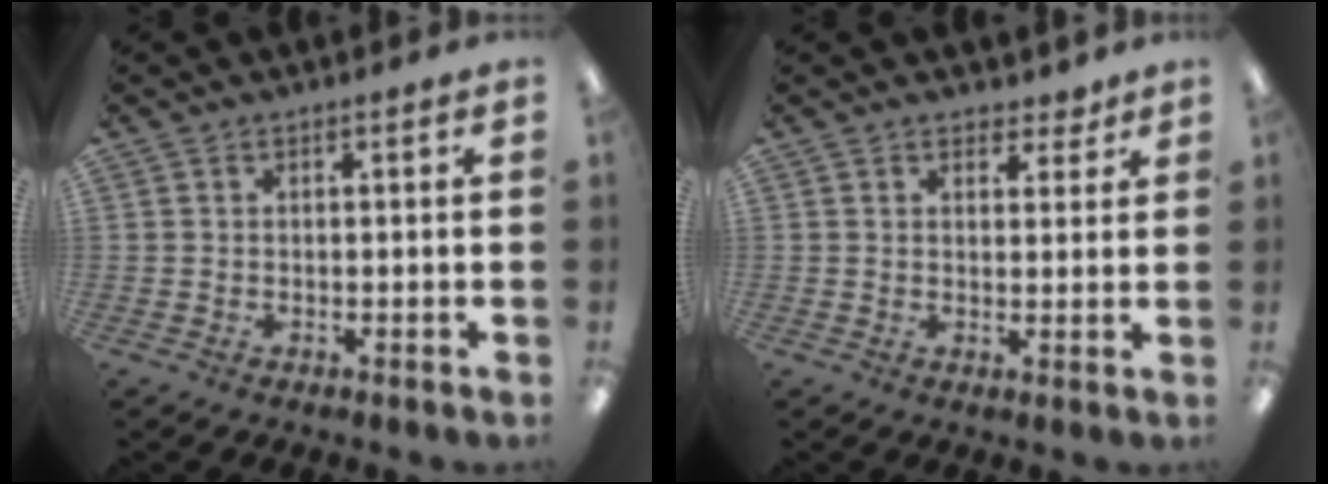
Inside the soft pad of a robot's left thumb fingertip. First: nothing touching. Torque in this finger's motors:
{"motor_torque": [-0.05, 0.05, 0.02, -0.04, 0.05]}